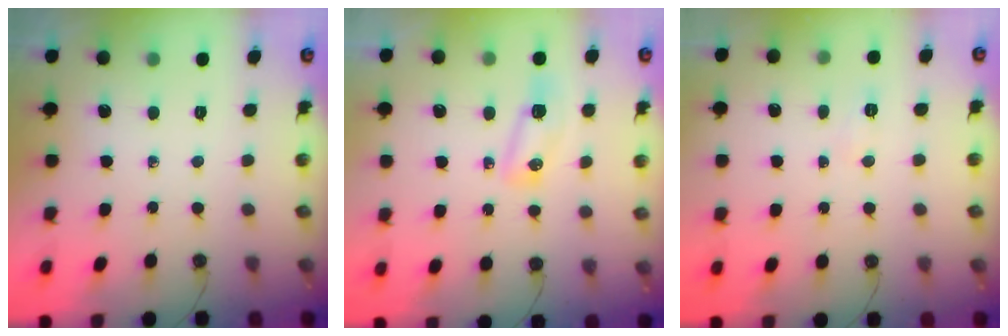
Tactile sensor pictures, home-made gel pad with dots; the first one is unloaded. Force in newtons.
{"total": 6.3, "press": 6.3, "slide": 0.7}
{"total": 4.0, "press": 4.0, "slide": 0.4}